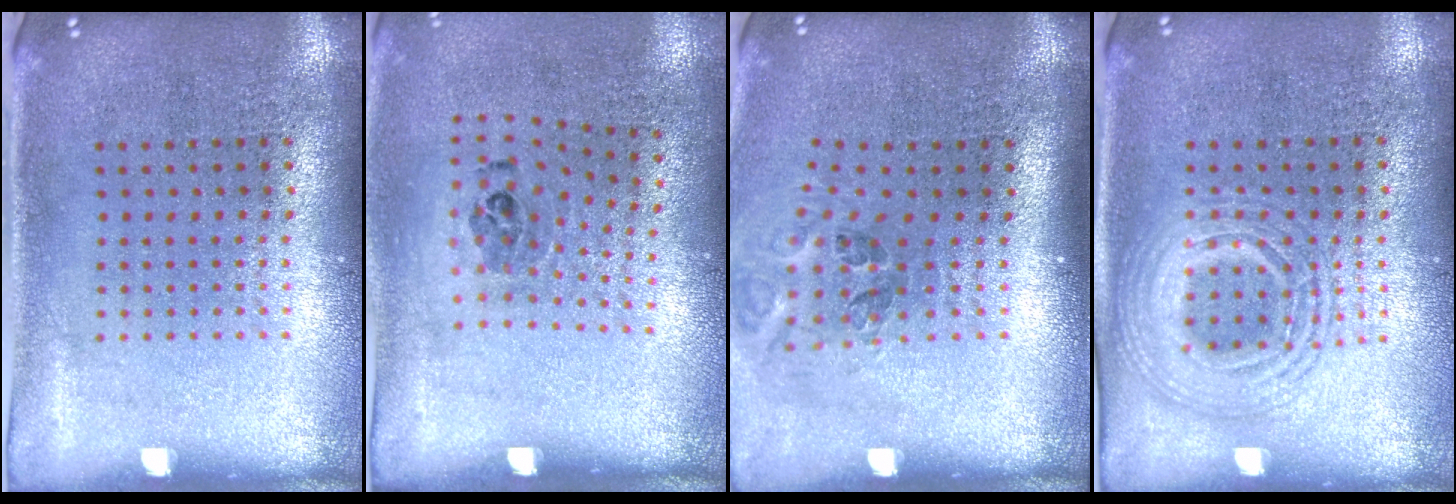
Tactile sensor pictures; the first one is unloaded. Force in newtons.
{"total": 1.1, "press": 0.7, "slide": 0.8}
{"total": 1.2, "press": 0.9, "slide": 0.7}
{"total": 2.6, "press": 2.6, "slide": 0.2}